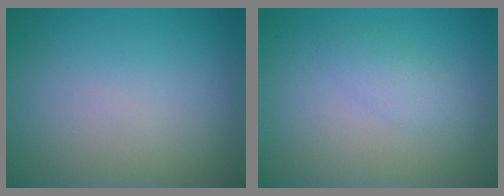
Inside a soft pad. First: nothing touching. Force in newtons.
{"total": 1.7, "press": 1.7, "slide": 0.0}